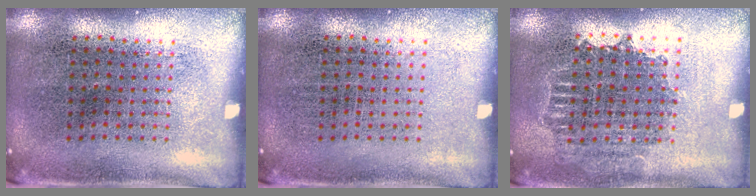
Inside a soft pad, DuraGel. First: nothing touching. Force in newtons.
{"total": 0.0}
{"total": 1.2, "press": 1.1, "slide": 0.5}